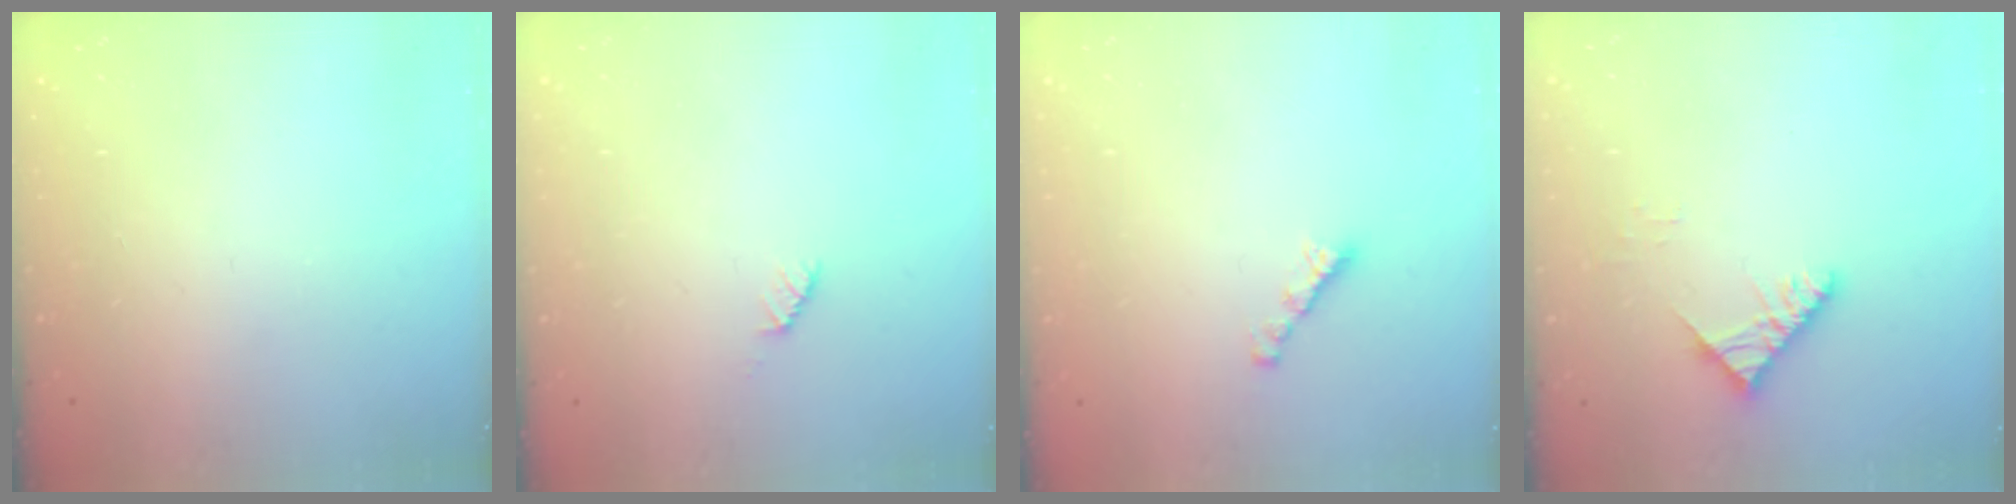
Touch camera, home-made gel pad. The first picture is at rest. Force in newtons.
{"total": 4.3, "press": 4.3, "slide": 0.6}
{"total": 2.7, "press": 2.7, "slide": 0.2}
{"total": 4.7, "press": 4.7, "slide": 0.9}